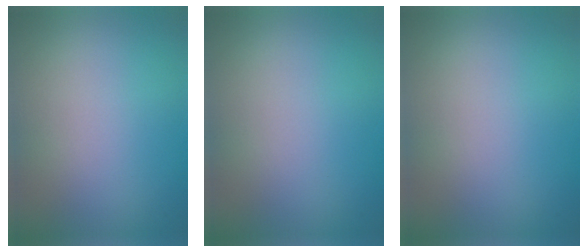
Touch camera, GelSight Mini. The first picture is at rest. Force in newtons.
{"total": 0.0}
{"total": 0.0}